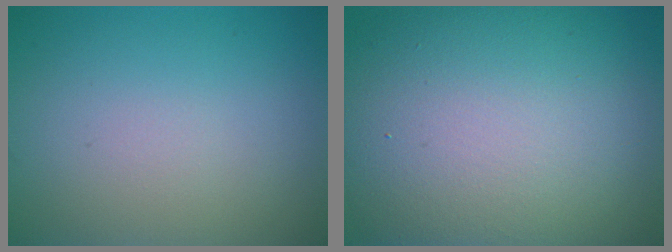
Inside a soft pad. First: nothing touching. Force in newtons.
{"total": 16.7, "press": 16.7, "slide": 0.9}